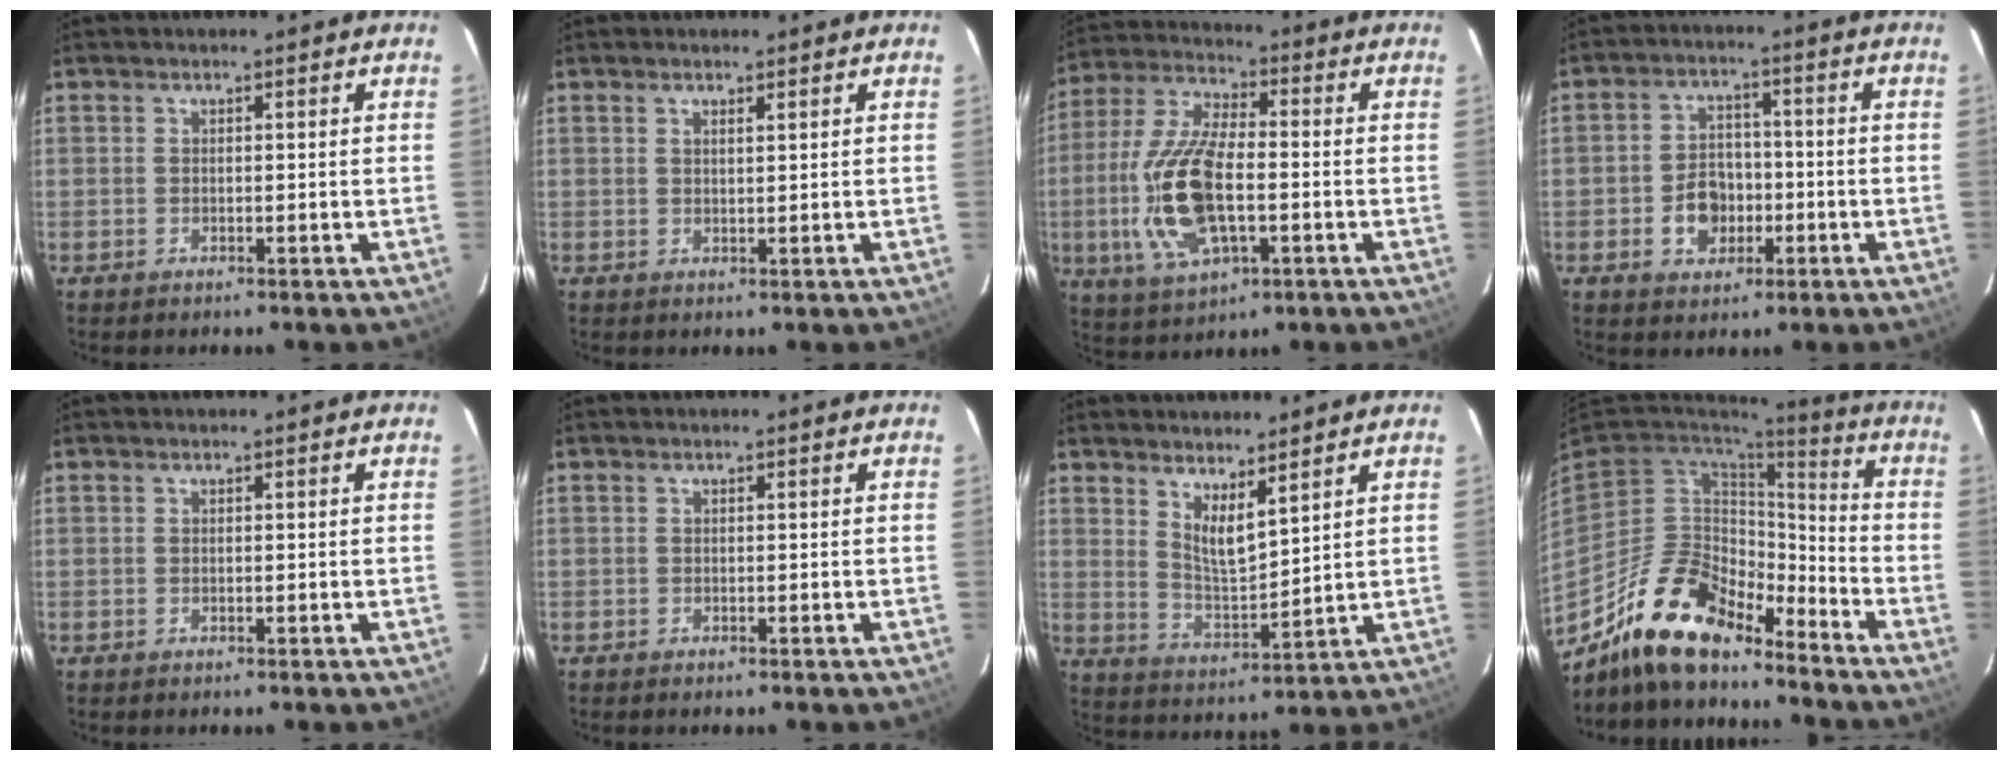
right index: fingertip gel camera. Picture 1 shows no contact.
{"total": 1.1, "force": [0.9, 0.2, 0.7], "torque": [-0.013, 0.001, 0.014]}
{"total": 16.6, "force": [-3.0, 7.1, 14.7], "torque": [-0.317, -0.004, -0.053]}
{"total": 7.0, "force": [-2.3, 5.5, 3.7], "torque": [-0.074, 0.018, -0.030]}
{"total": 0.0}
{"total": 0.0}
{"total": 6.8, "force": [4.7, 1.8, 4.5], "torque": [-0.078, -0.014, 0.089]}
{"total": 16.9, "force": [-13.1, 6.8, 8.1], "torque": [-0.175, -0.002, -0.241]}